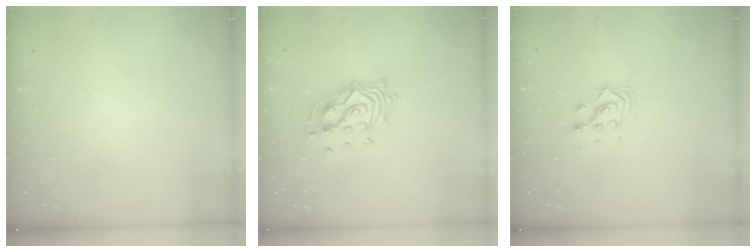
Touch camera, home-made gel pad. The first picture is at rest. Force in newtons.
{"total": 12.3, "press": 12.2, "slide": 1.7}
{"total": 5.1, "press": 5.1, "slide": 0.1}